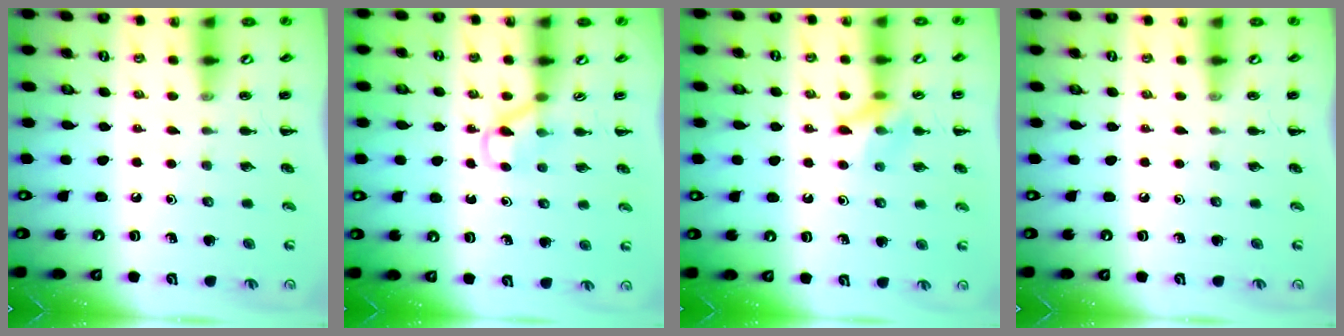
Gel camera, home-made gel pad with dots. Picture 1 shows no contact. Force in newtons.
{"total": 2.6, "press": 2.4, "slide": 0.9}
{"total": 9.4, "press": 9.4, "slide": 0.6}
{"total": 0.0}